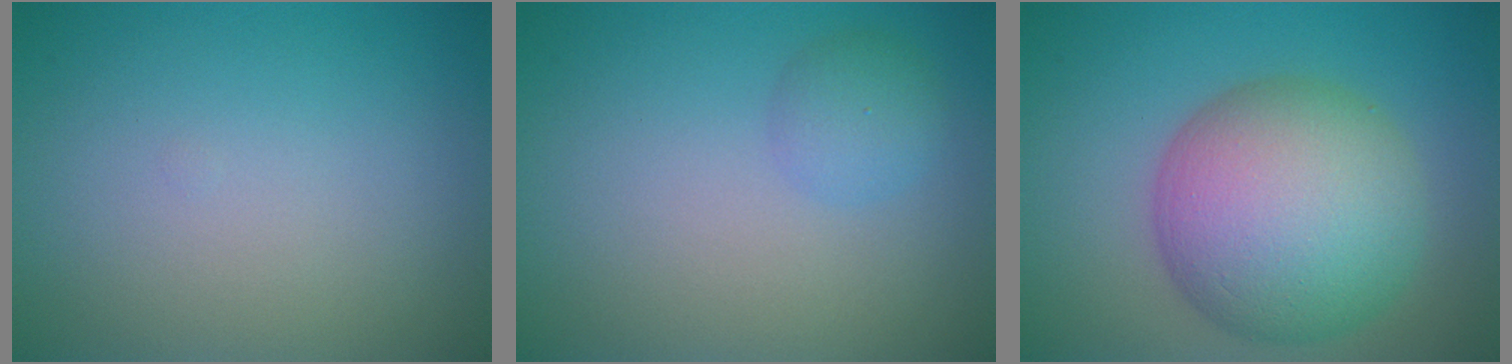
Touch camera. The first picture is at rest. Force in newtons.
{"total": 2.0, "press": 2.0, "slide": 0.0}
{"total": 11.0, "press": 11.0, "slide": 0.3}